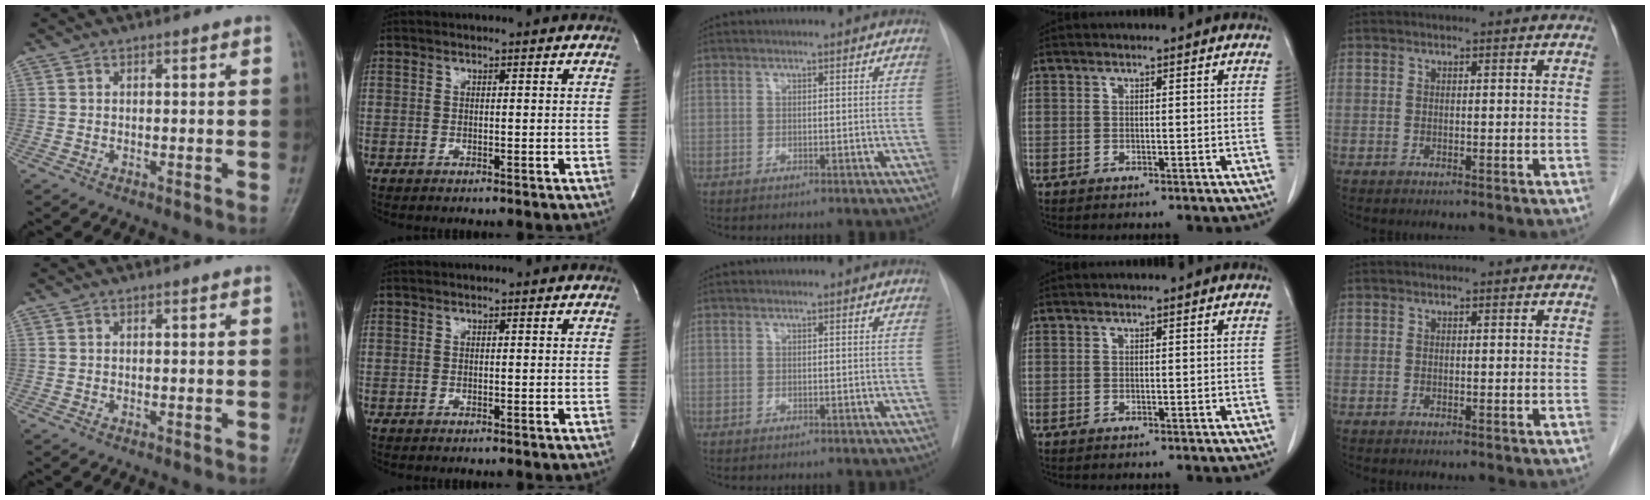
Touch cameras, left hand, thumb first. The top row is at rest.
{}